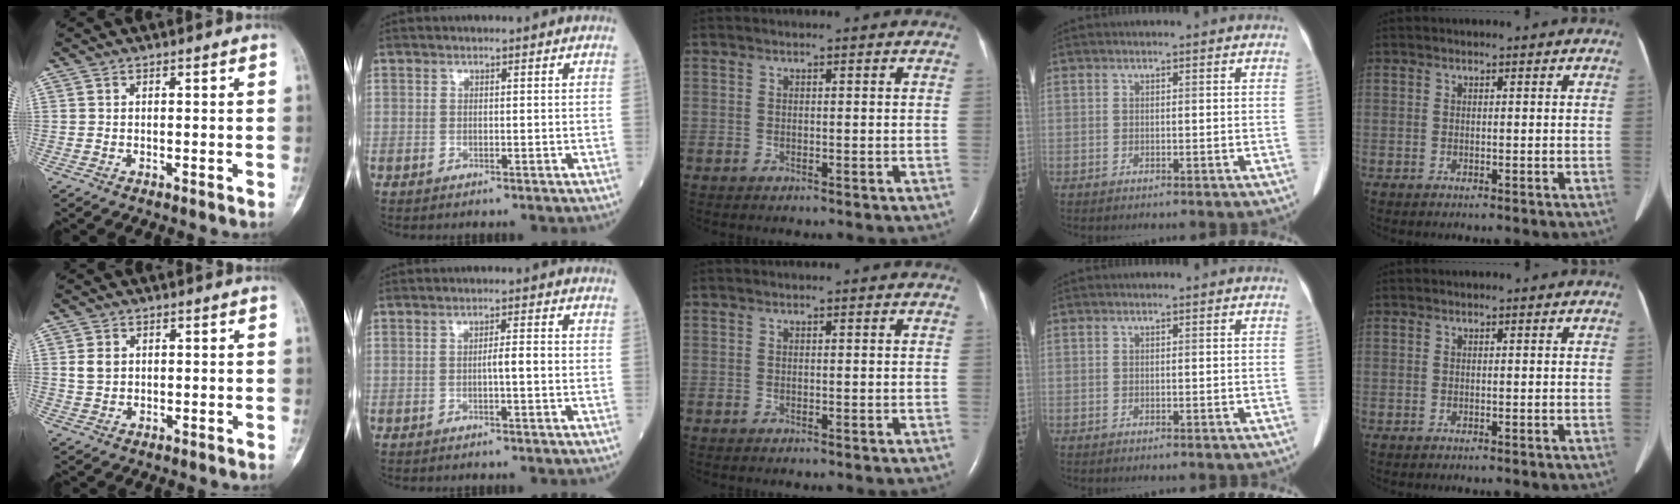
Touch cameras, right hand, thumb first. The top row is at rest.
{"thumb": {"total": 3.0, "force": [0.8, 2.5, 1.6], "torque": [-0.018, 0.001, 0.018]}, "index": {"total": 2.5, "force": [-0.3, 0.1, 2.5], "torque": [-0.040, 0.002, -0.006]}}